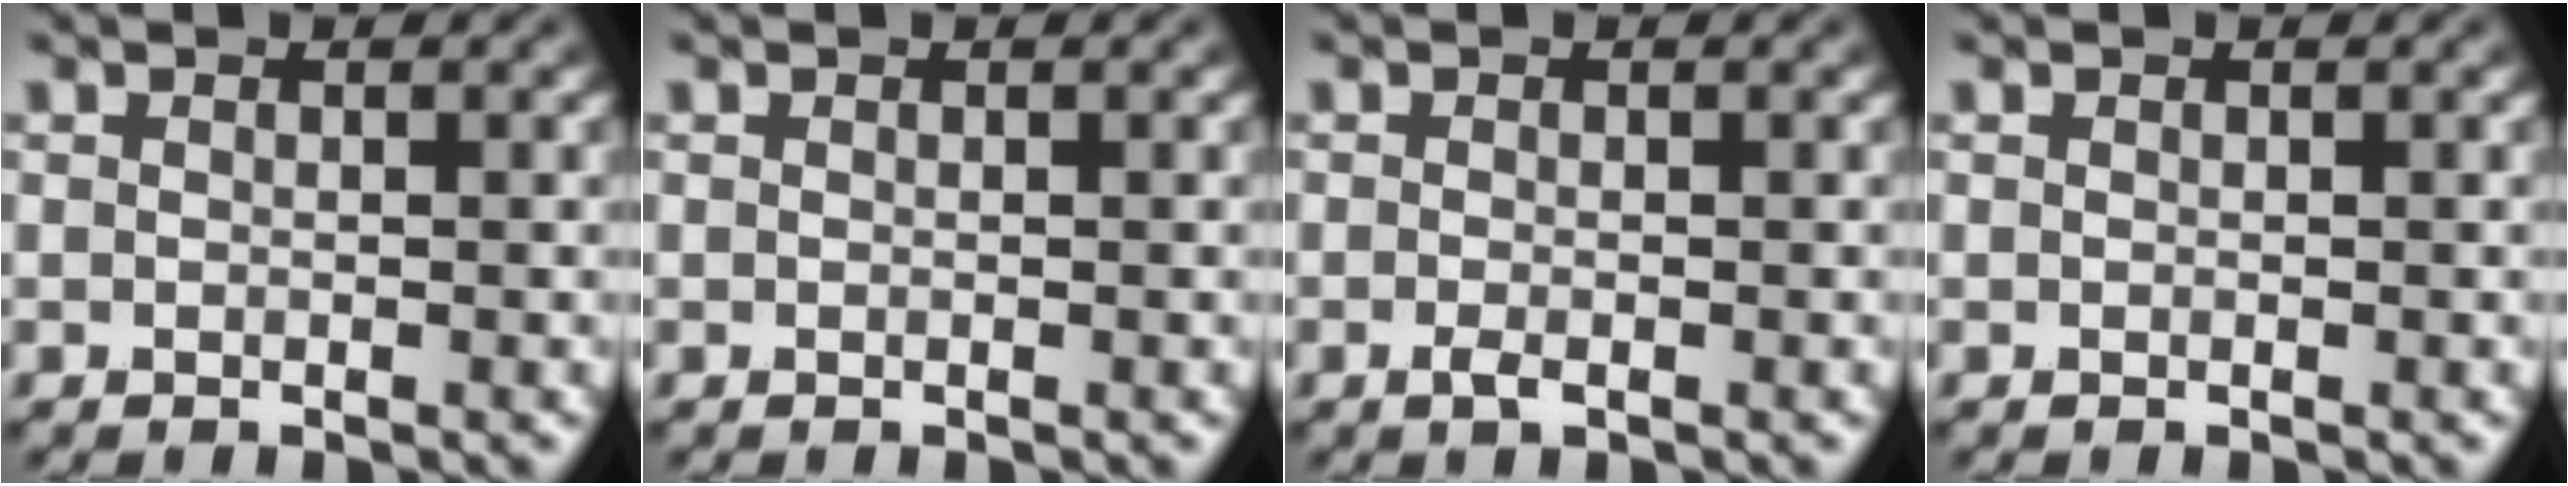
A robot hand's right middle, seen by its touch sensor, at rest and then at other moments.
{"total": 0.0}
{"total": 0.9, "force": [-0.4, 0.3, 0.8], "torque": [-0.016, -0.004, -0.009]}
{"total": 0.0}